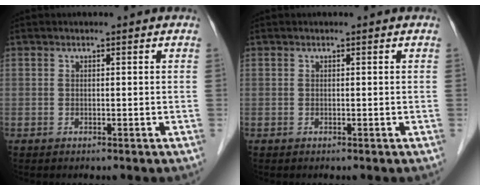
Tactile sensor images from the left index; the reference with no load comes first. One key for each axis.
{"total": 0.0}